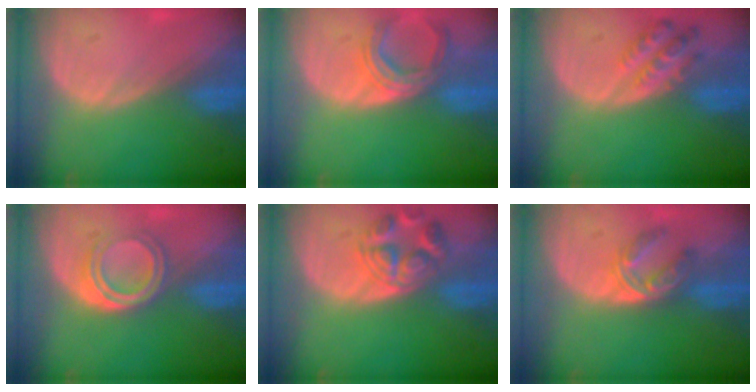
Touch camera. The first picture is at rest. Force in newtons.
{"total": 5.7, "press": 5.7, "slide": 0.5}
{"total": 4.9, "press": 4.9, "slide": 0.4}
{"total": 5.1, "press": 4.5, "slide": 2.5}
{"total": 6.2, "press": 6.1, "slide": 0.7}
{"total": 6.0, "press": 5.0, "slide": 3.3}